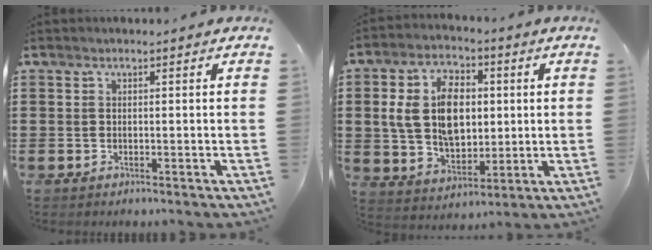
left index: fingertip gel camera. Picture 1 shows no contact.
{"total": 11.2, "force": [1.7, 7.4, 8.2], "torque": [-0.184, 0.015, 0.027]}